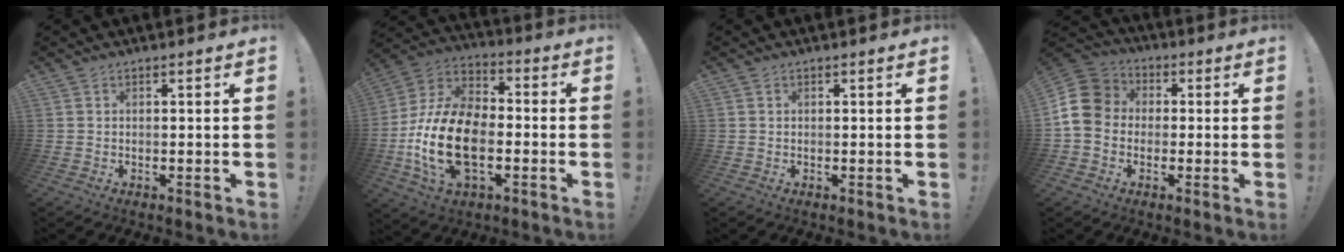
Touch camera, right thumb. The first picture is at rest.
{"total": 21.8, "force": [-5.8, 13.1, 16.5], "torque": [-0.325, 0.032, -0.089]}
{"total": 0.0}
{"total": 12.1, "force": [-0.4, 10.5, 6.2], "torque": [-0.111, 0.018, -0.001]}